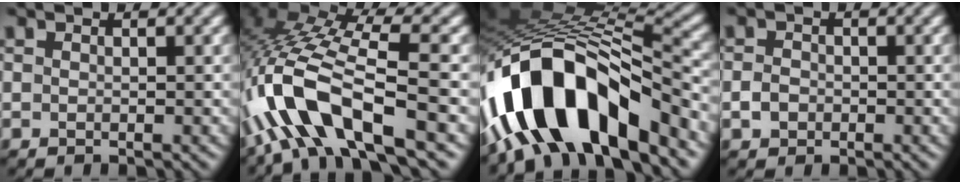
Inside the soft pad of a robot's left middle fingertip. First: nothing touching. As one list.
[{"total": 10.7, "force": [-4.5, 3.1, 9.2], "torque": [-0.191, 0.018, -0.089]}, {"total": 14.5, "force": [-6.8, 5.9, 11.4], "torque": [-0.185, 0.016, -0.115]}, {"total": 1.4, "force": [-0.9, 1.0, 0.4], "torque": [-0.004, -0.002, -0.018]}]